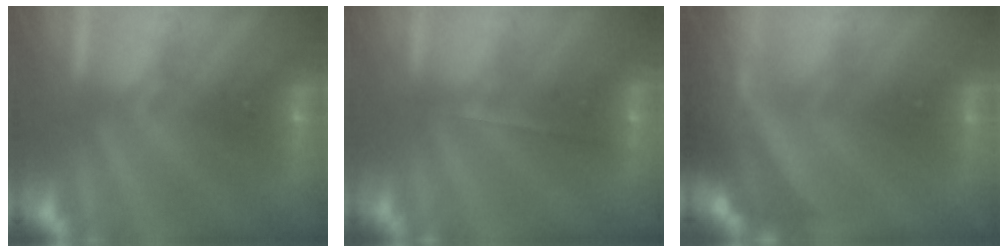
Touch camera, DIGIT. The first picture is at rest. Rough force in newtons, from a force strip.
{"total": 1.7}
{"total": 9.8}